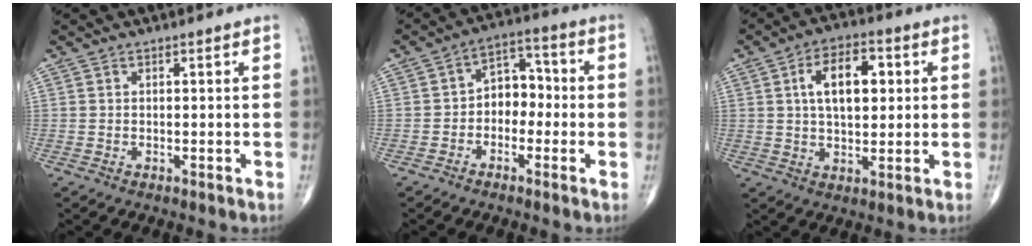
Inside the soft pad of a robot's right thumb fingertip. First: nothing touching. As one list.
[{"total": 7.1, "force": [-1.2, 5.3, 4.6], "torque": [-0.037, 0.037, -0.037]}, {"total": 10.8, "force": [2.4, 5.9, 8.7], "torque": [-0.123, 0.007, 0.036]}]